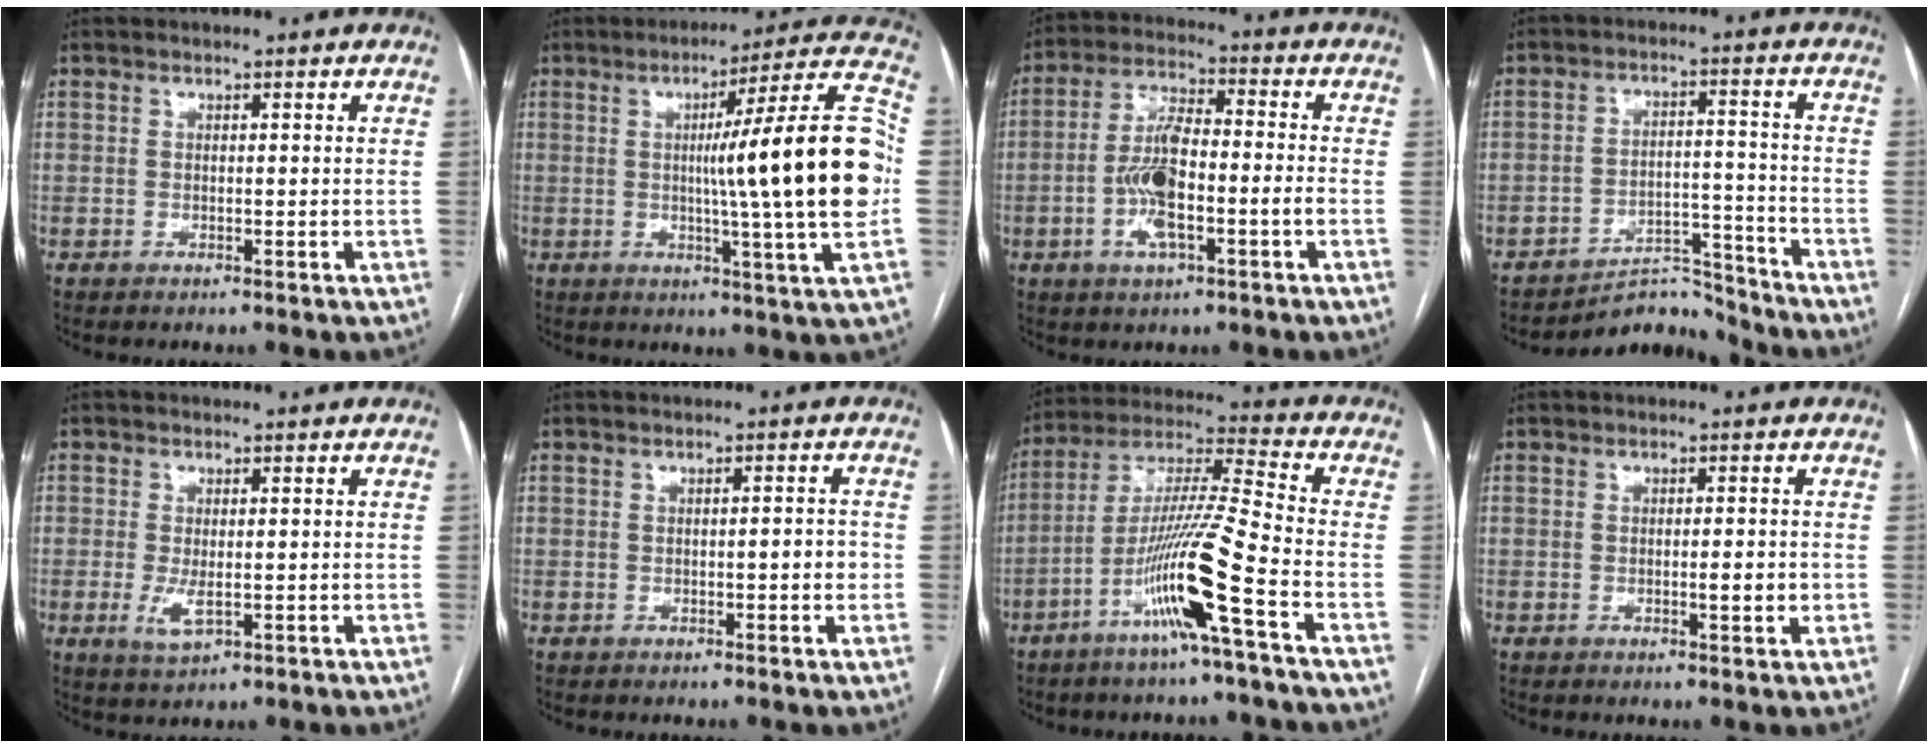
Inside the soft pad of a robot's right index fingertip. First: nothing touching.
{"total": 20.1, "force": [-0.2, -1.6, 20.0], "torque": [-0.269, 0.003, -0.016]}
{"total": 9.9, "force": [-2.6, 2.3, 9.3], "torque": [-0.187, 0.015, -0.049]}
{"total": 6.4, "force": [-6.2, 0.9, -1.1], "torque": [0.026, 0.035, -0.097]}
{"total": 3.4, "force": [-0.7, 1.4, 3.1], "torque": [-0.062, -0.007, -0.007]}
{"total": 2.2, "force": [-0.5, 0.5, 2.1], "torque": [-0.029, 0.003, -0.007]}
{"total": 14.0, "force": [-6.3, -1.6, 12.4], "torque": [-0.239, -0.004, -0.122]}
{"total": 2.3, "force": [-0.4, 0.4, 2.3], "torque": [-0.036, 0.001, -0.004]}